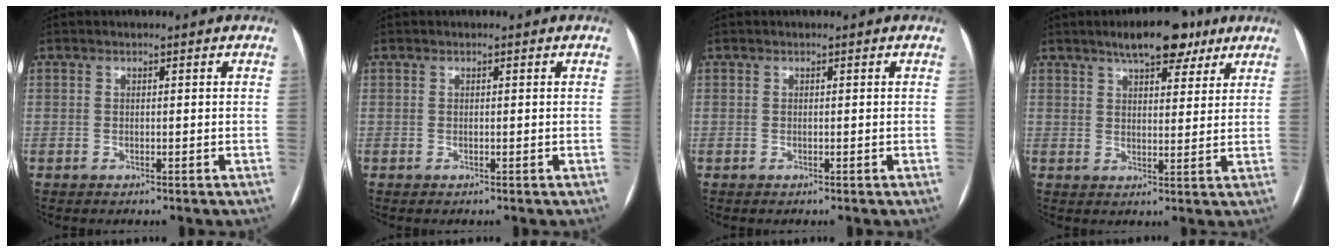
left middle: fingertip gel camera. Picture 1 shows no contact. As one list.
[{"total": 0.0}, {"total": 0.0}, {"total": 9.0, "force": [6.3, 3.3, 5.6], "torque": [-0.077, 0.012, 0.094]}]